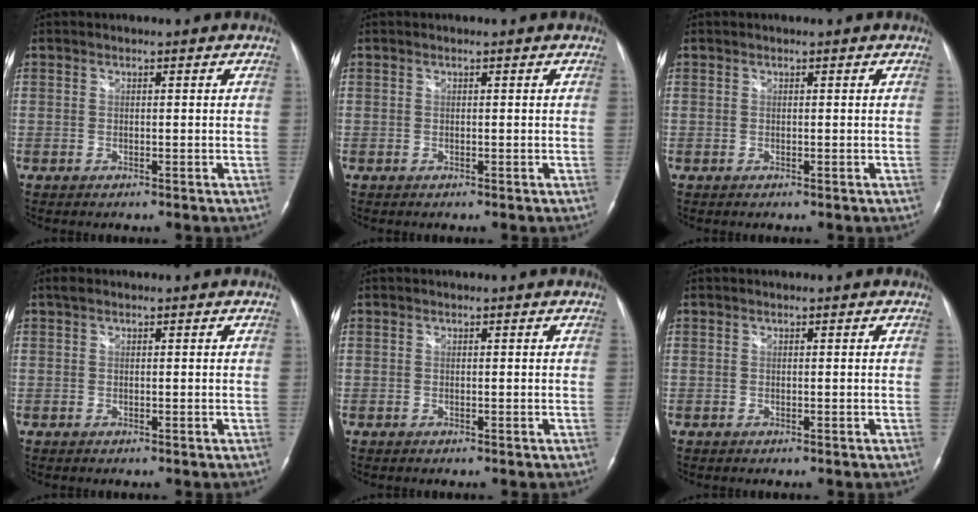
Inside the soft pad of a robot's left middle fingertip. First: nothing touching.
{"total": 0.0}
{"total": 0.0}
{"total": 0.8, "force": [0.6, 0.3, 0.4], "torque": [-0.012, 0.016, 0.012]}
{"total": 0.0}
{"total": 0.0}